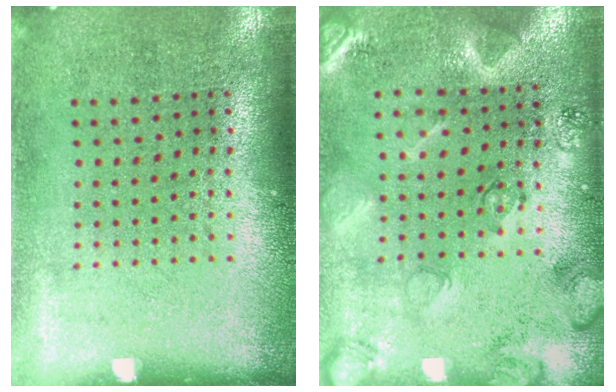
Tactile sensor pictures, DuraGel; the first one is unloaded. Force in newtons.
{"total": 2.3, "press": 2.2, "slide": 0.4}